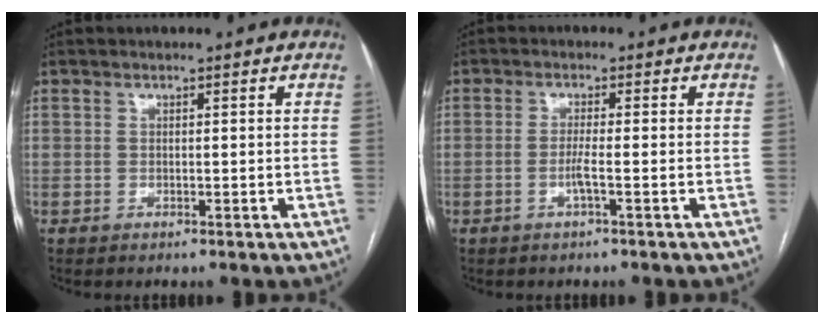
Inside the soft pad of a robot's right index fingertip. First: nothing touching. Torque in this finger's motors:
{"motor_torque": [-0.11, -0.02, 0.04, 0.00]}